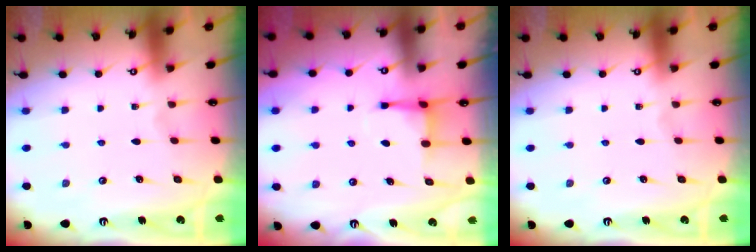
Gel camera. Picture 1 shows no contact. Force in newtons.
{"total": 3.8, "press": 3.7, "slide": 0.5}
{"total": 0.0}